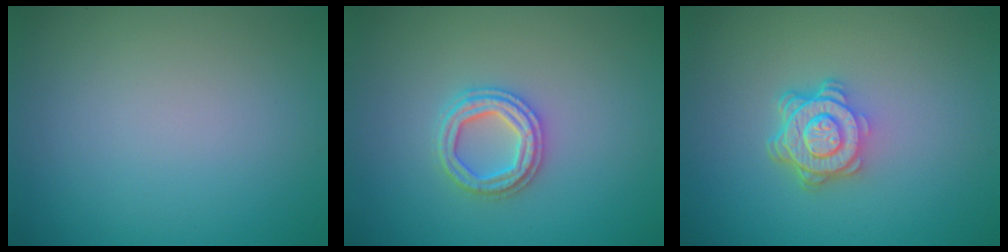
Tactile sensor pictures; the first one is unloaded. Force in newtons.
{"total": 2.7, "press": 2.6, "slide": 0.7}
{"total": 4.8, "press": 3.4, "slide": 3.4}